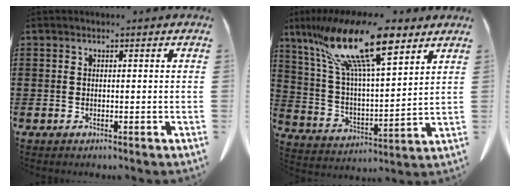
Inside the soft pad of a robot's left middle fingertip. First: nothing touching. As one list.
[{"total": 18.7, "force": [11.8, 5.5, 13.4], "torque": [-0.274, -0.042, 0.197]}]